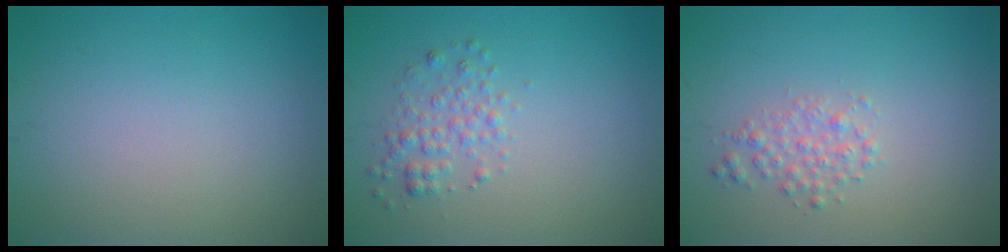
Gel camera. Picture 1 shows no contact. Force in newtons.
{"total": 2.0, "press": 2.0, "slide": 0.1}
{"total": 1.8, "press": 1.8, "slide": 0.1}